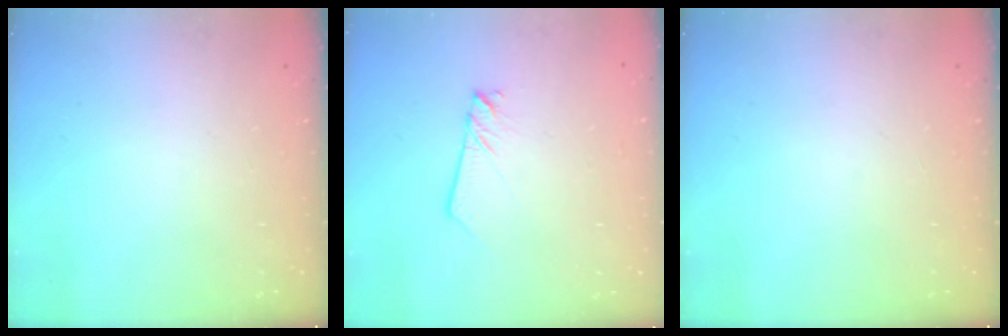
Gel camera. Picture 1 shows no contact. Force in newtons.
{"total": 2.1, "press": 2.1, "slide": 0.1}
{"total": 0.0}